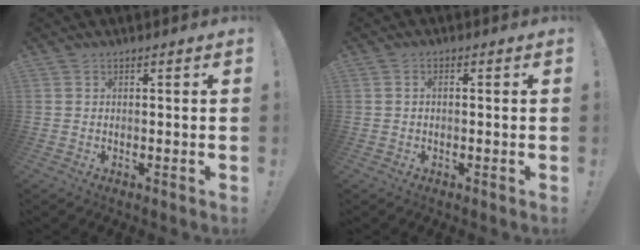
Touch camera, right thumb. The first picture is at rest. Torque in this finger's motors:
{"motor_torque": [-0.16, -0.17, -0.03, 0.26, 0.07]}